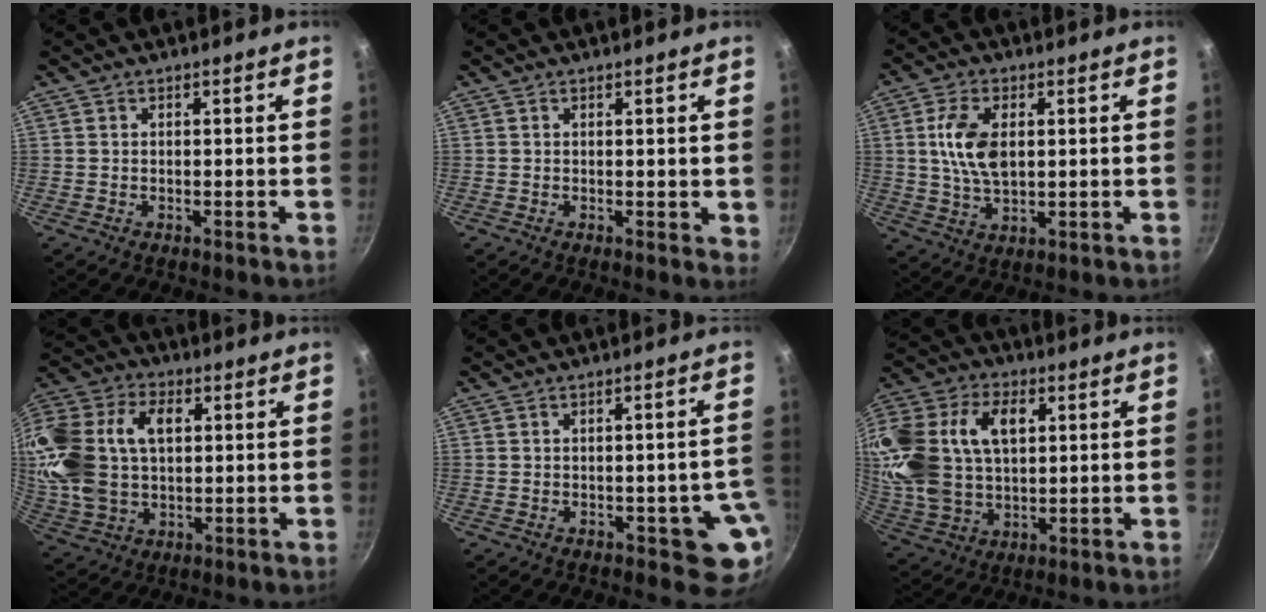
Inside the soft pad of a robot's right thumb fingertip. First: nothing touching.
{"total": 1.4, "force": [0.4, 0.7, 1.1], "torque": [-0.008, -0.003, 0.006]}
{"total": 9.7, "force": [1.7, 5.5, 7.8], "torque": [-0.140, -0.003, 0.032]}
{"total": 20.8, "force": [3.5, 13.9, 15.1], "torque": [-0.298, 0.019, 0.065]}
{"total": 6.6, "force": [-1.9, 3.3, 5.4], "torque": [-0.020, 0.014, -0.020]}
{"total": 25.6, "force": [6.4, 17.1, 18.0], "torque": [-0.389, 0.019, 0.123]}